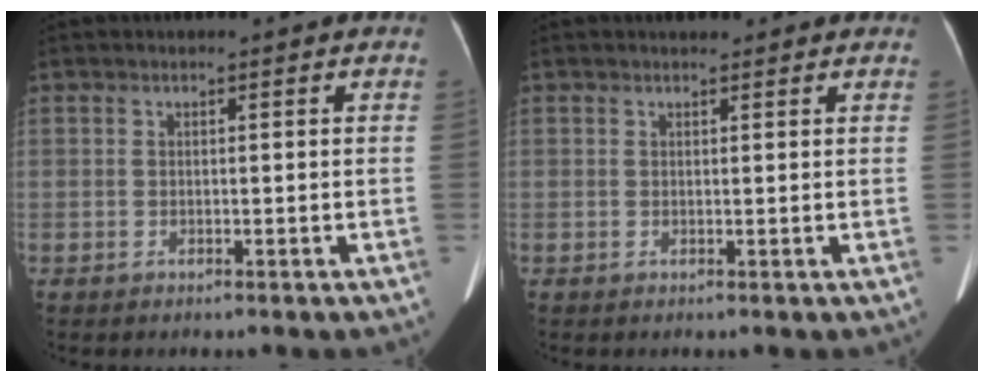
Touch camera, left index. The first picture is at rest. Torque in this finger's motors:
{"motor_torque": [0.16, -0.27, 0.03, 0.00]}